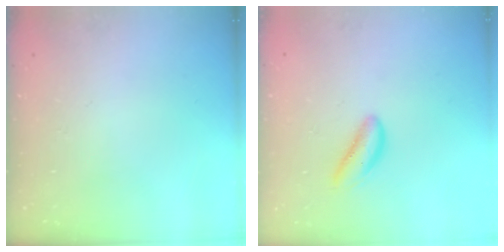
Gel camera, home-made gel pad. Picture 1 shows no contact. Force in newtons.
{"total": 3.0, "press": 3.0, "slide": 0.1}